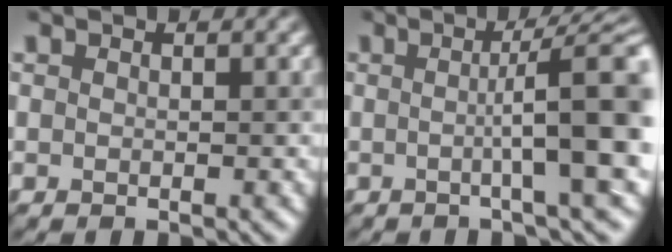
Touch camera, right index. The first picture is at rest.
{"total": 8.7, "force": [0.1, 1.6, 8.5], "torque": [-0.094, 0.010, 0.000]}